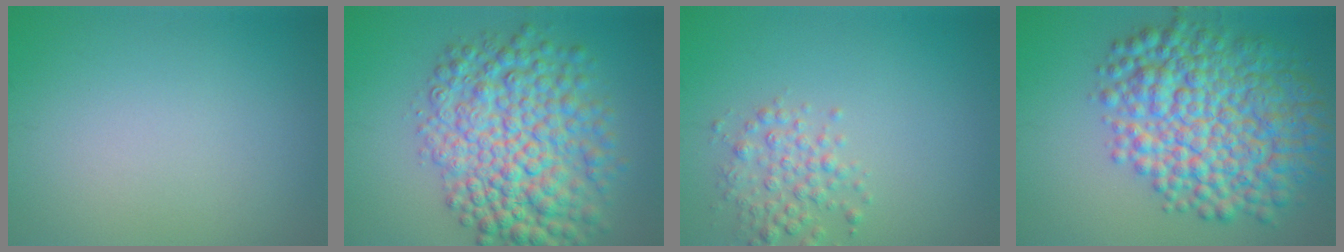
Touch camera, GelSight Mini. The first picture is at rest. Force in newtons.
{"total": 9.5, "press": 9.5, "slide": 0.2}
{"total": 2.7, "press": 2.7, "slide": 0.1}
{"total": 11.1, "press": 11.1, "slide": 0.2}